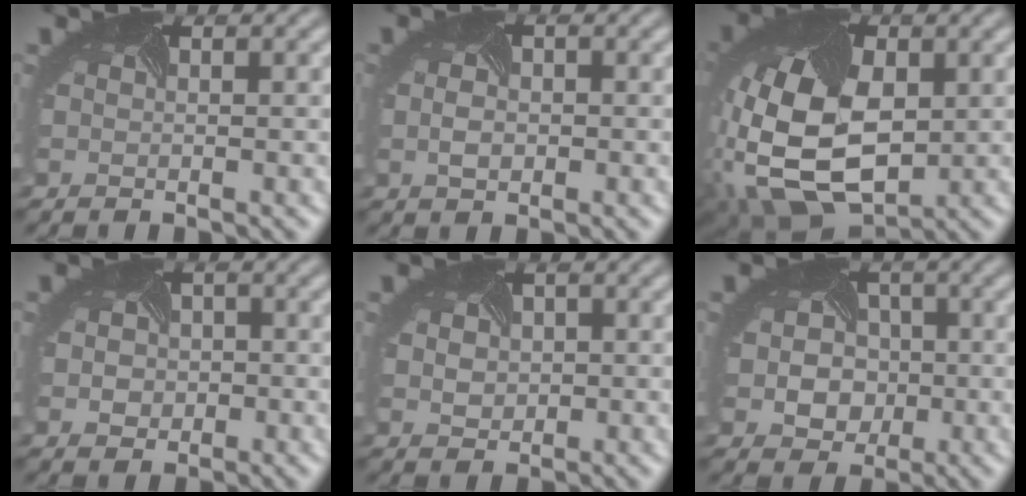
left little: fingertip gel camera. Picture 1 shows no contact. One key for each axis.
{"total": 1.6, "fx": -0.4, "fy": 1.1, "fz": 1.1, "tx": -0.028, "ty": -0.002, "tz": -0.002}
{"total": 12.7, "fx": -1.7, "fy": 8.1, "fz": 9.6, "tx": -0.239, "ty": -0.023, "tz": -0.025}
{"total": 2.4, "fx": -0.2, "fy": 2.1, "fz": 1.2, "tx": -0.017, "ty": -0.001, "tz": -0.006}
{"total": 2.4, "fx": 0.4, "fy": 2.1, "fz": 1.1, "tx": -0.018, "ty": 0.008, "tz": 0.004}
{"total": 5.0, "fx": -0.6, "fy": 4.2, "fz": 2.6, "tx": -0.033, "ty": -0.005, "tz": -0.003}